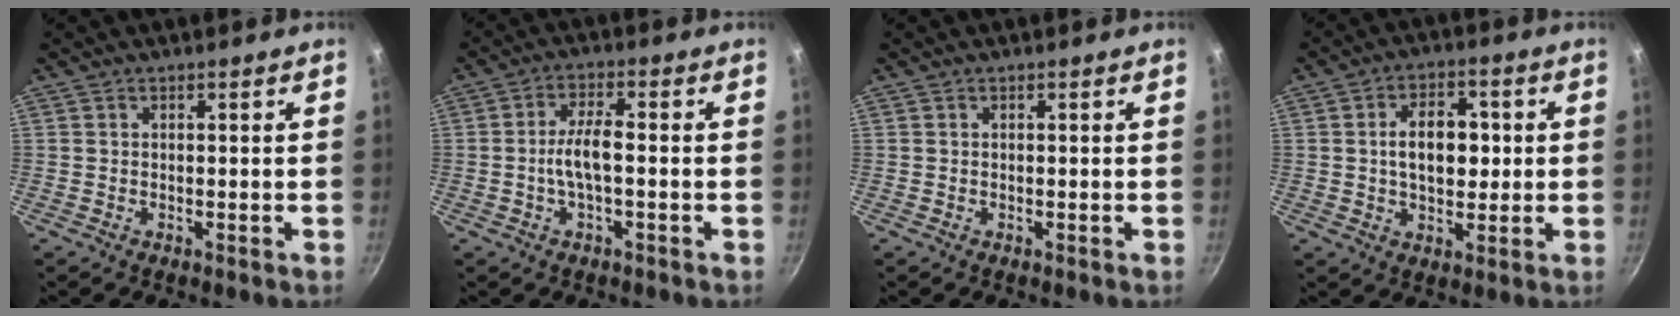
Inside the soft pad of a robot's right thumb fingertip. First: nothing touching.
{"total": 7.4, "force": [-1.6, 2.9, 6.6], "torque": [-0.118, 0.031, -0.035]}
{"total": 0.0}
{"total": 9.5, "force": [0.7, 6.1, 7.3], "torque": [-0.087, 0.010, 0.007]}